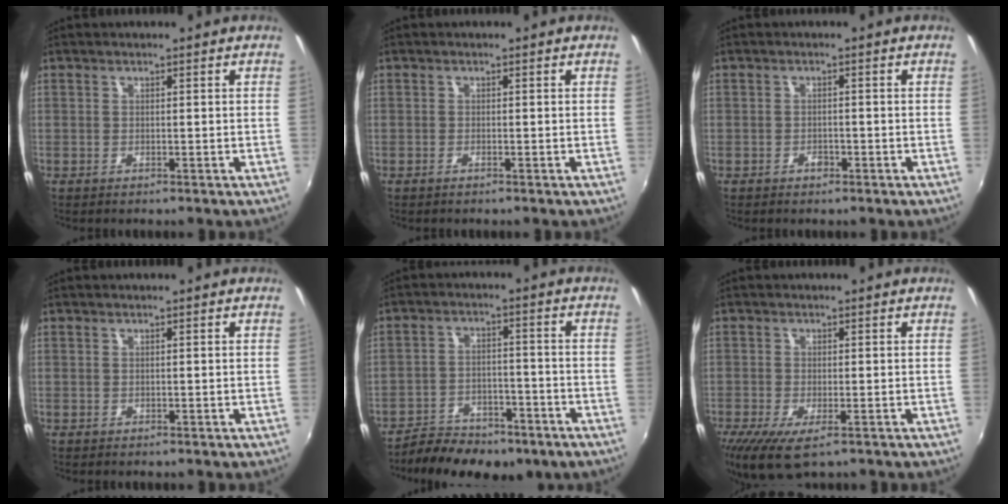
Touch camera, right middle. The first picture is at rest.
{"total": 0.8, "force": [-0.5, -0.2, 0.5], "torque": [-0.007, 0.000, -0.012]}
{"total": 1.4, "force": [-0.9, 0.8, 0.5], "torque": [-0.011, 0.001, -0.015]}
{"total": 0.0}
{"total": 13.9, "force": [-10.4, 6.1, 6.8], "torque": [-0.150, -0.015, -0.153]}
{"total": 6.8, "force": [-3.9, 2.3, 5.0], "torque": [-0.109, -0.032, -0.064]}